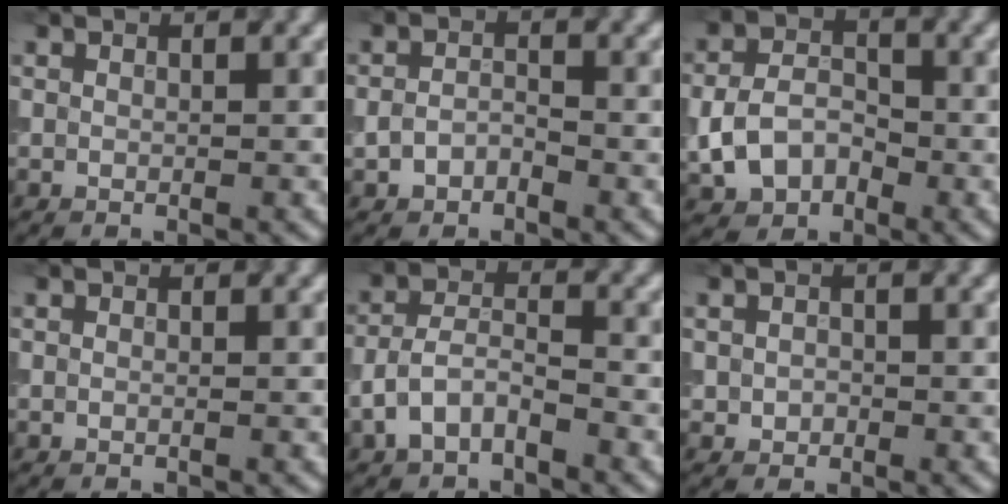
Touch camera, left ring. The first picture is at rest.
{"total": 1.8, "force": [-0.8, 1.1, 1.1], "torque": [-0.026, 0.003, -0.020]}
{"total": 4.8, "force": [-1.5, 3.7, 2.8], "torque": [-0.057, -0.003, -0.028]}
{"total": 0.0}
{"total": 3.8, "force": [-2.2, 1.9, 2.4], "torque": [-0.046, 0.011, -0.050]}
{"total": 1.1, "force": [-0.2, 1.0, 0.5], "torque": [-0.005, -0.003, -0.007]}